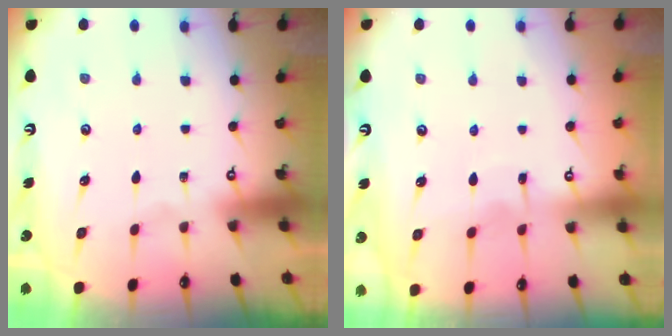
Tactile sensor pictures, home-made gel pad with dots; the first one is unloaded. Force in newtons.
{"total": 4.1, "press": 4.1, "slide": 0.4}